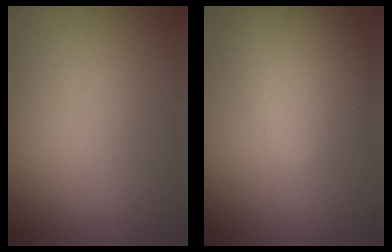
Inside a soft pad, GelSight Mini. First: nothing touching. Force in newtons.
{"total": 5.7, "press": 5.7, "slide": 0.2}